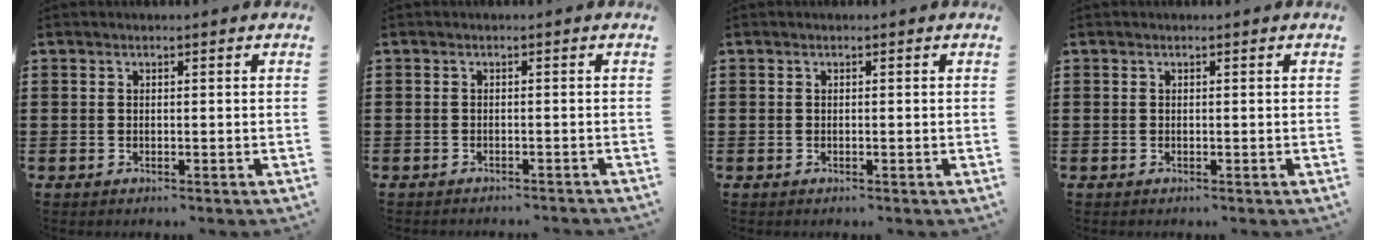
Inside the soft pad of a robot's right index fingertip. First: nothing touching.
{"total": 0.9, "force": [-0.8, -0.1, 0.1], "torque": [-0.005, 0.000, -0.017]}
{"total": 0.0}
{"total": 0.0}